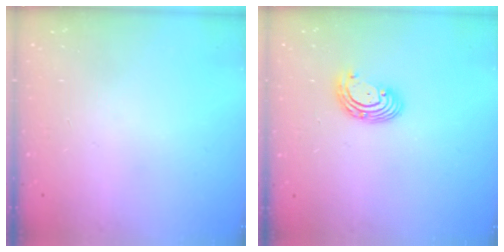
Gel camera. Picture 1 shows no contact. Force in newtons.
{"total": 5.8, "press": 5.8, "slide": 0.7}